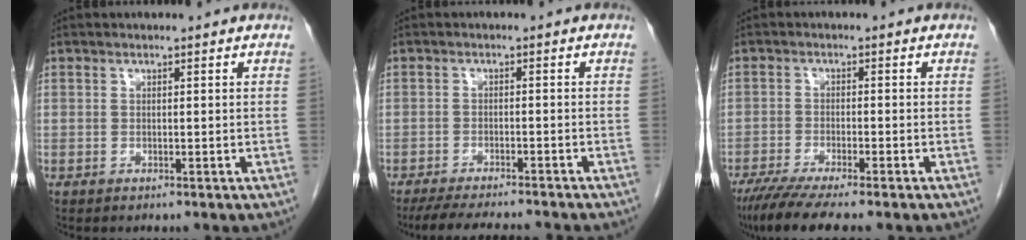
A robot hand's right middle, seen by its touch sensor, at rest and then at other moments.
{"total": 10.9, "force": [-9.8, 1.0, 4.6], "torque": [-0.066, -0.012, -0.138]}
{"total": 8.5, "force": [-6.8, 0.4, 5.1], "torque": [-0.080, -0.021, -0.111]}